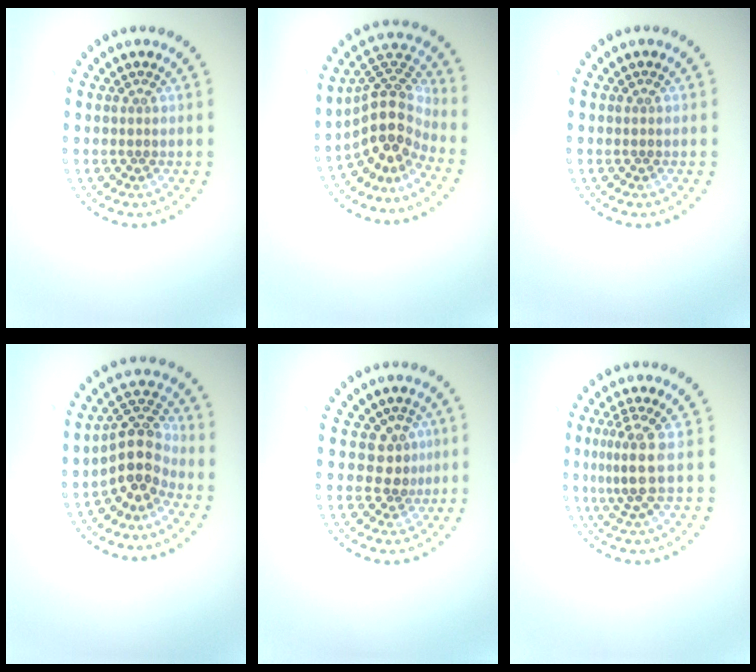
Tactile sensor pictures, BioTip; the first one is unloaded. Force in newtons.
{"total": 5.0, "press": 3.7, "slide": 3.4}
{"total": 0.0}
{"total": 4.0, "press": 3.5, "slide": 2.0}
{"total": 2.2, "press": 1.9, "slide": 1.3}
{"total": 3.1, "press": 2.4, "slide": 2.0}